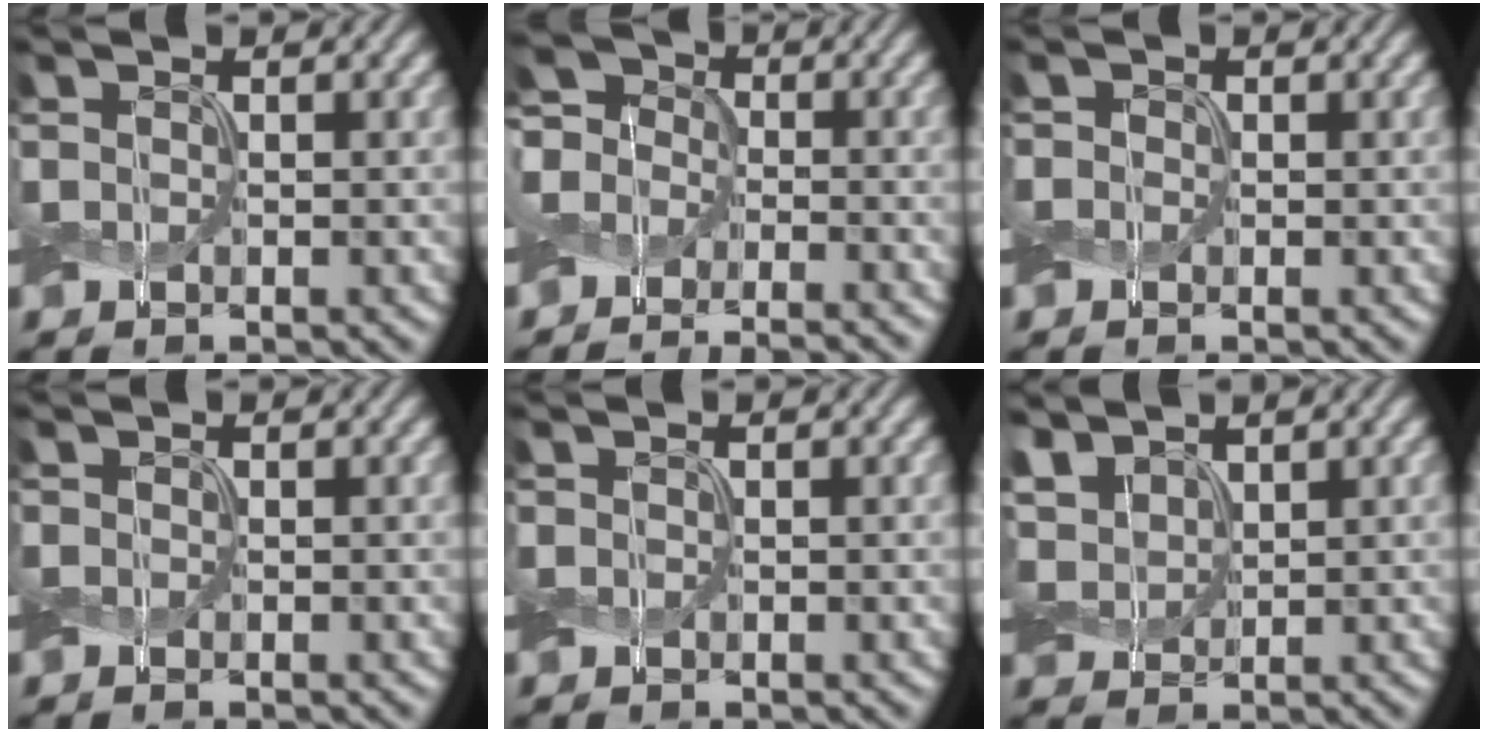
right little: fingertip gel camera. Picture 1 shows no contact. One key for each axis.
{"total": 7.6, "fx": -4.9, "fy": 4.8, "fz": 3.1, "tx": -0.044, "ty": 0.002, "tz": -0.093}
{"total": 0.6, "fx": 0.0, "fy": 0.6, "fz": 0.1, "tx": 0.001, "ty": 0.002, "tz": -0.002}
{"total": 0.0}
{"total": 0.0}
{"total": 3.8, "fx": 2.3, "fy": 2.4, "fz": 2.0, "tx": -0.057, "ty": 0.013, "tz": 0.037}